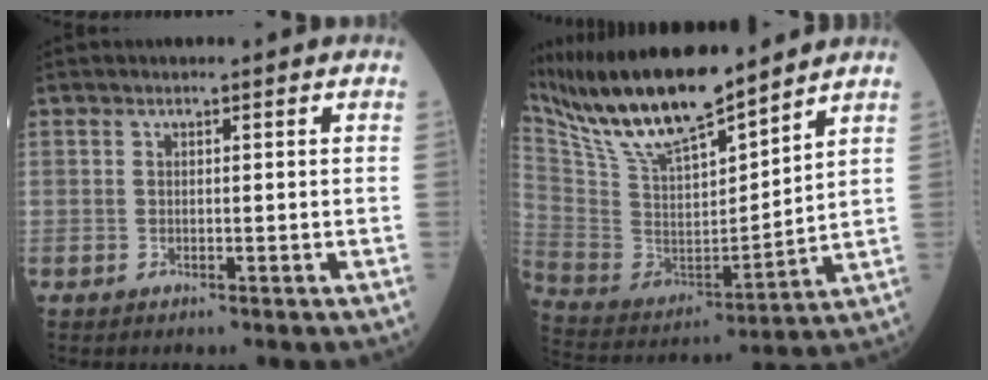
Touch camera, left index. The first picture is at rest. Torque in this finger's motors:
{"motor_torque": [0.50, -0.84, 0.77, 0.17]}